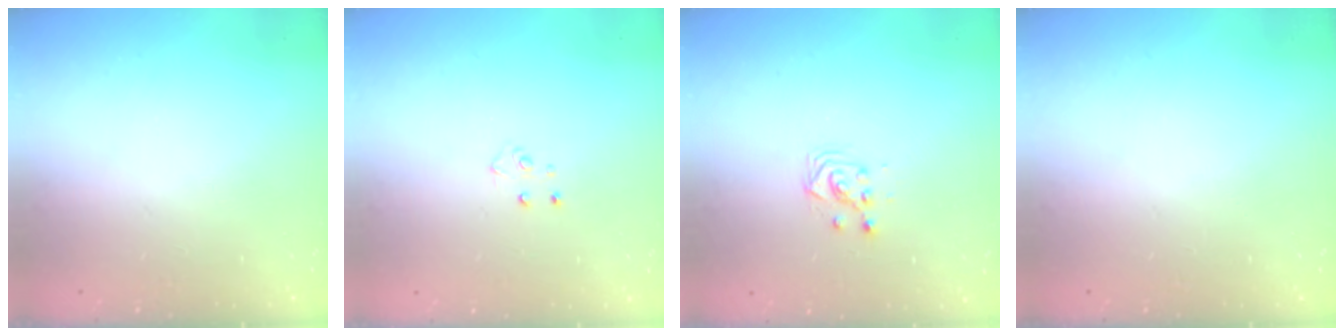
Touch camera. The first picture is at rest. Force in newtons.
{"total": 4.5, "press": 4.4, "slide": 0.5}
{"total": 3.0, "press": 3.0, "slide": 0.2}
{"total": 0.0}